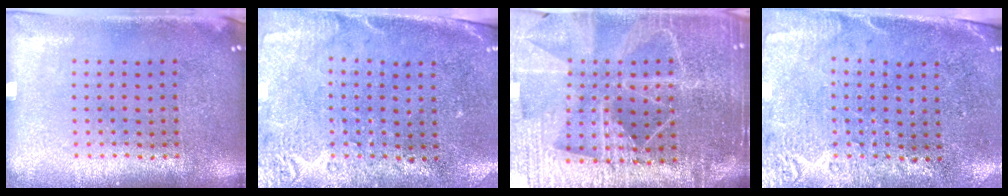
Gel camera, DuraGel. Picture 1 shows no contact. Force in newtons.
{"total": 2.7, "press": 2.3, "slide": 1.5}
{"total": 5.3, "press": 4.8, "slide": 2.3}
{"total": 2.8, "press": 2.4, "slide": 1.5}